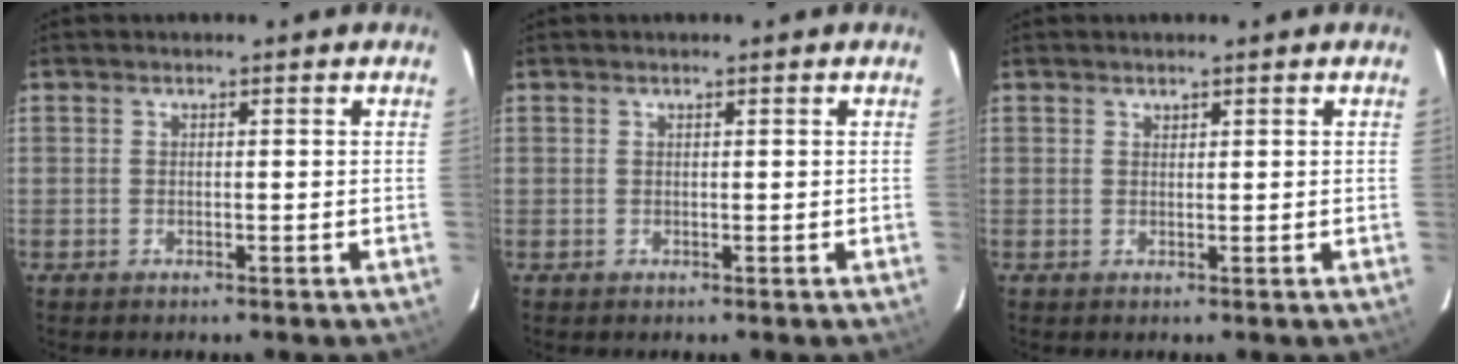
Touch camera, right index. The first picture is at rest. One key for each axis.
{"total": 0.6, "fx": 0.1, "fy": 0.6, "fz": -0.1, "tx": 0.005, "ty": 0.004, "tz": 0.001}
{"total": 0.6, "fx": 0.5, "fy": 0.3, "fz": 0.0, "tx": 0.000, "ty": 0.001, "tz": 0.010}